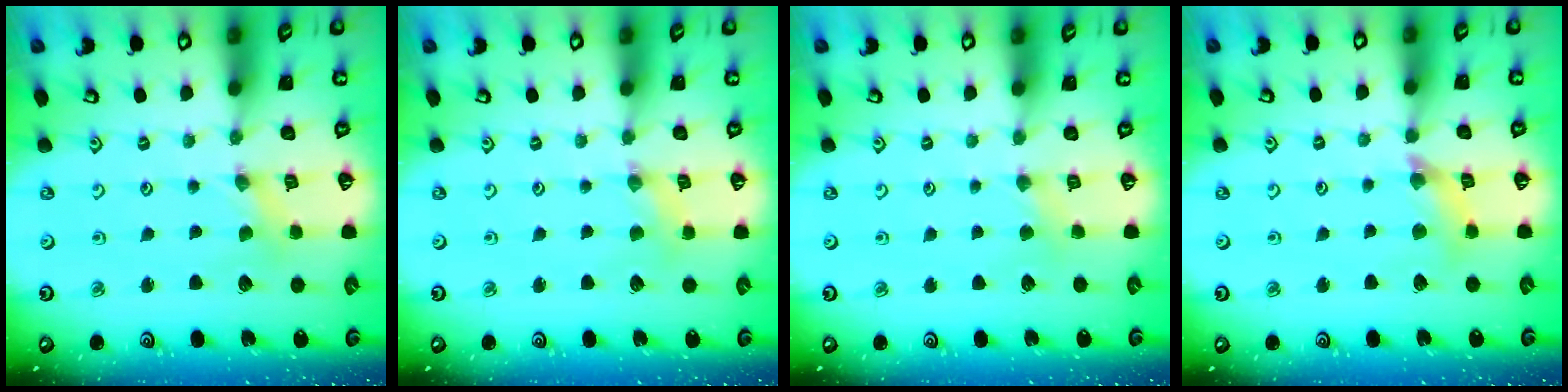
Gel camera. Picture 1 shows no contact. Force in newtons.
{"total": 2.3, "press": 2.2, "slide": 0.3}
{"total": 2.8, "press": 2.7, "slide": 0.5}
{"total": 8.4, "press": 8.4, "slide": 0.9}